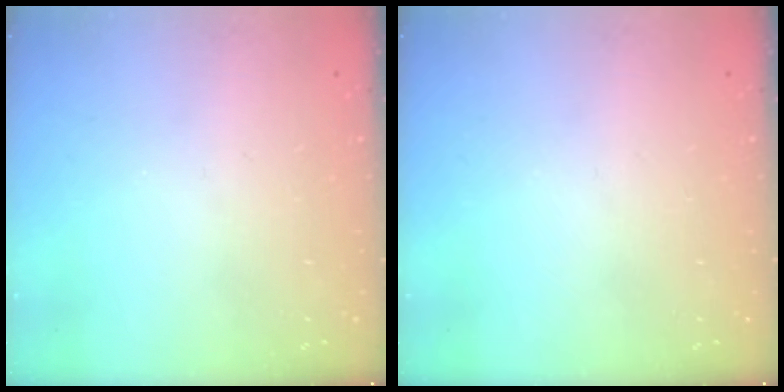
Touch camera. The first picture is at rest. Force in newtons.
{"total": 0.0}